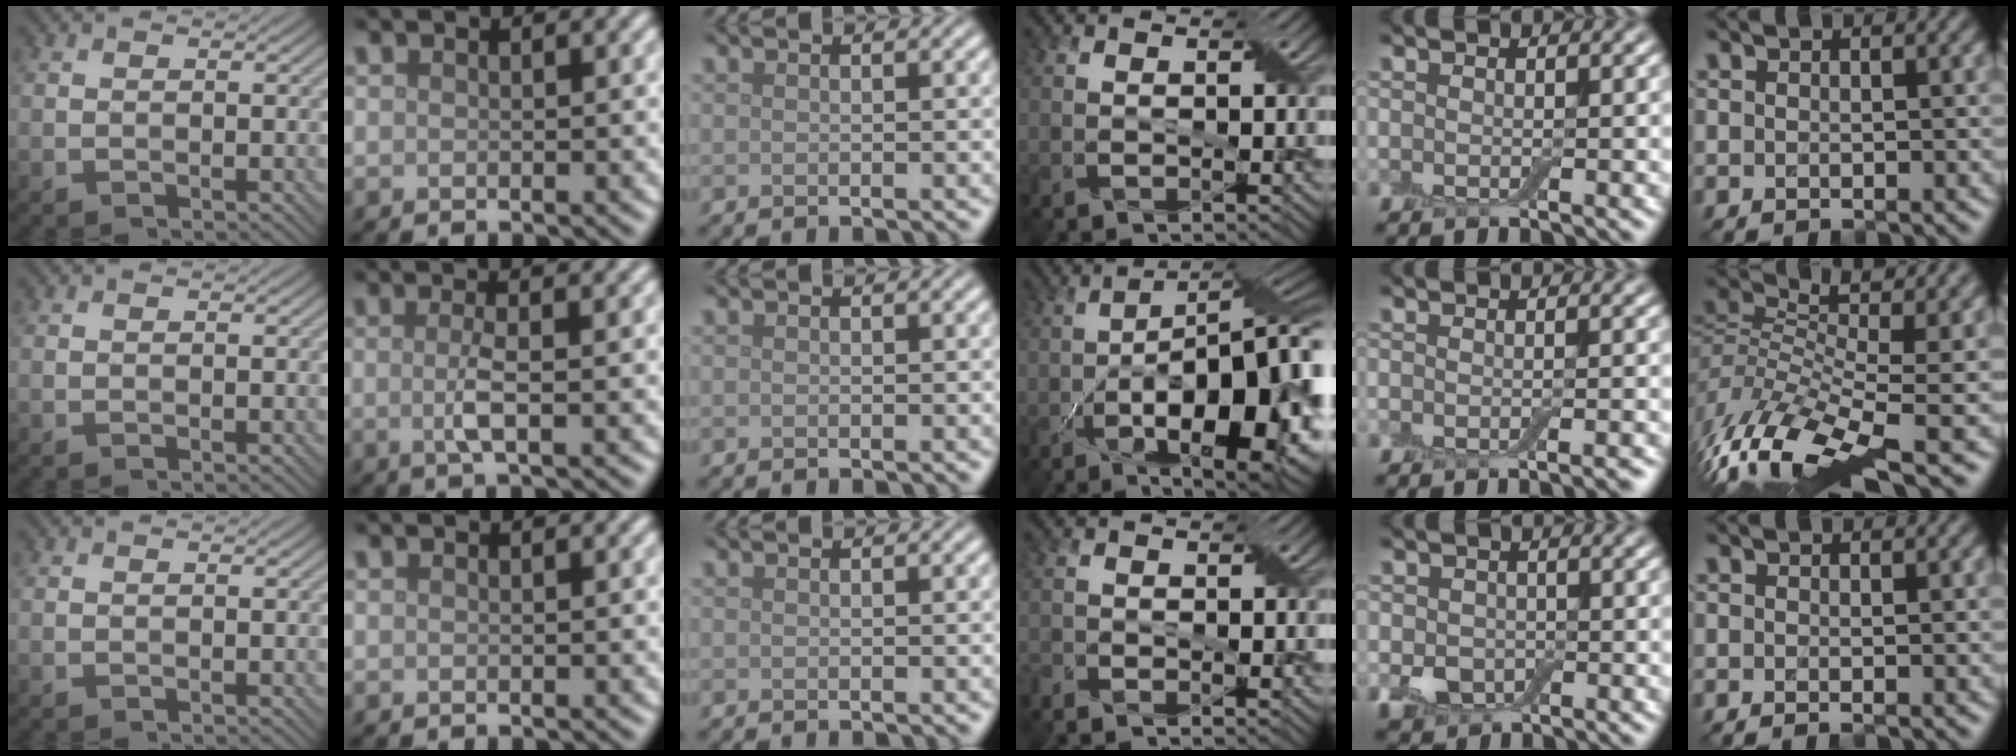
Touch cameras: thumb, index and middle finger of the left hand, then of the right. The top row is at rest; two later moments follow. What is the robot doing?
{"motion": "insert", "object": "drawer"}